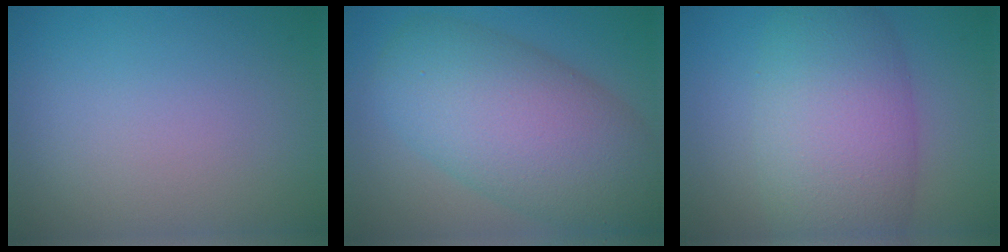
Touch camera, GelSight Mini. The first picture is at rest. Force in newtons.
{"total": 10.4, "press": 10.4, "slide": 0.4}
{"total": 9.1, "press": 9.1, "slide": 0.3}